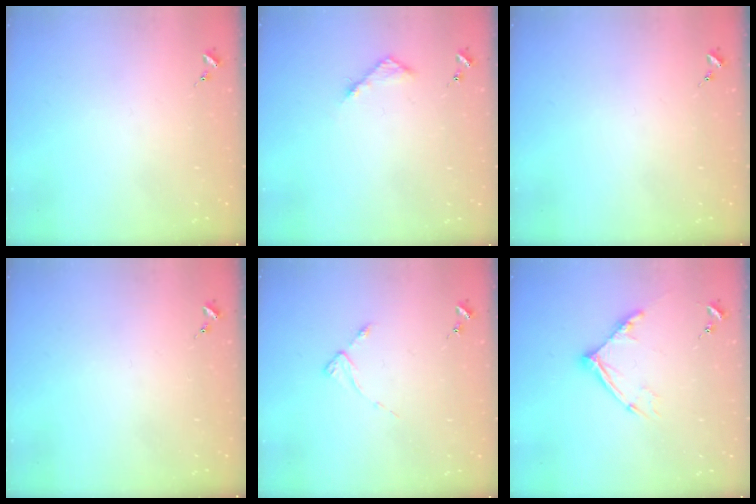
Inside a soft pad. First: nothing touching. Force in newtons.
{"total": 4.6, "press": 4.6, "slide": 0.5}
{"total": 0.0}
{"total": 0.0}
{"total": 2.9, "press": 2.8, "slide": 0.4}
{"total": 12.8, "press": 12.7, "slide": 1.2}